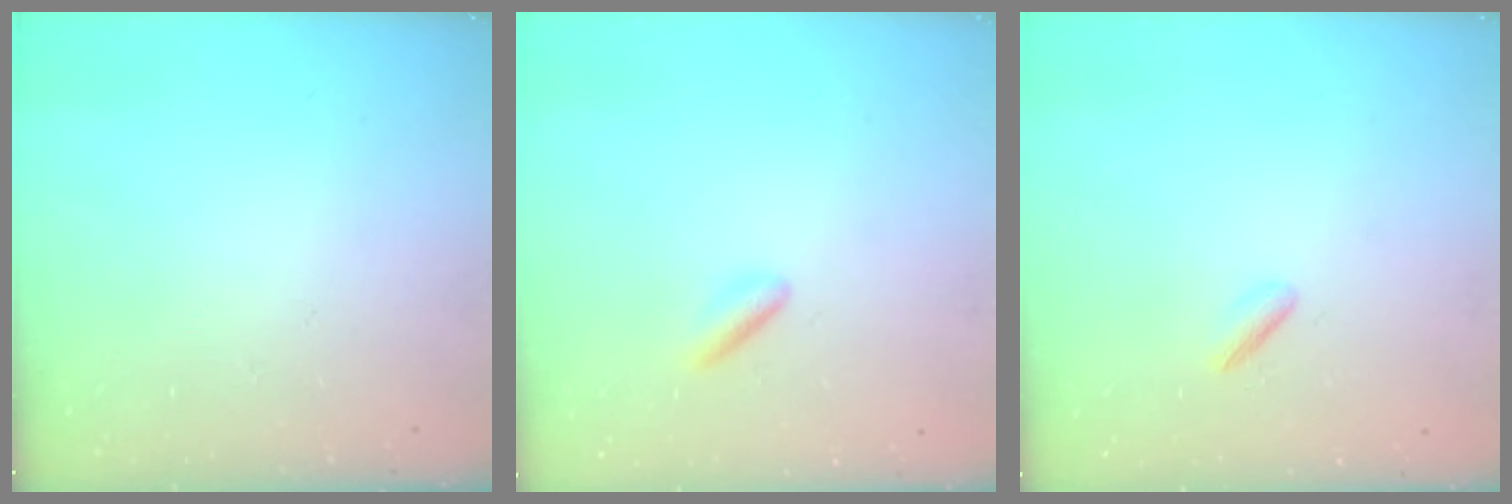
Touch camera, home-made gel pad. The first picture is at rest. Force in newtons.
{"total": 3.5, "press": 3.4, "slide": 0.8}
{"total": 2.1, "press": 1.9, "slide": 0.7}